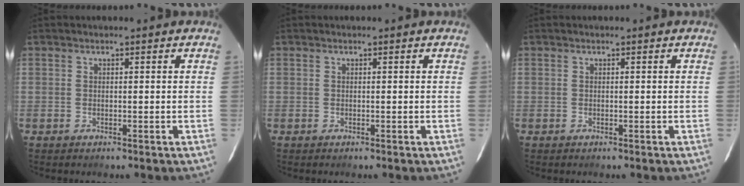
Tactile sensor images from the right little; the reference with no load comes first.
{"total": 0.0}
{"total": 0.0}